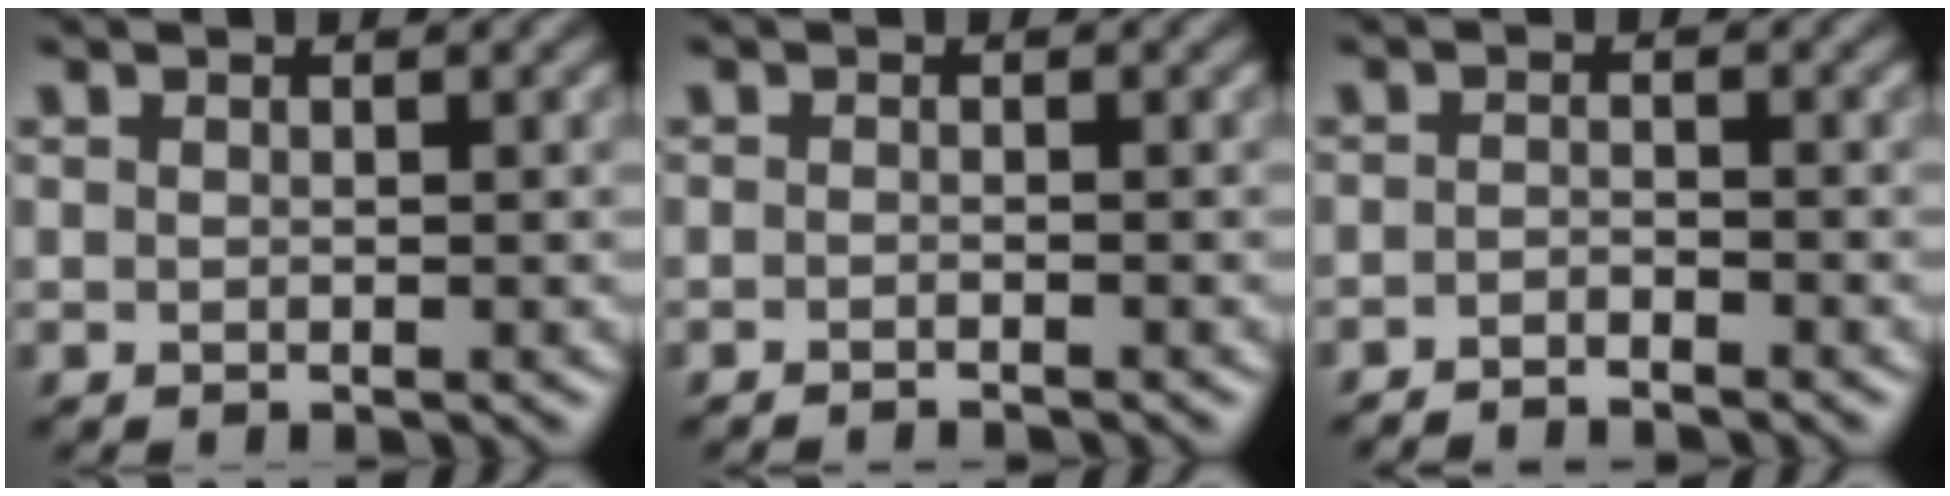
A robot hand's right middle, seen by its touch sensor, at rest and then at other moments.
{"total": 1.4, "force": [-1.2, 0.3, 0.8], "torque": [-0.004, -0.003, -0.023]}
{"total": 1.8, "force": [-1.7, 0.3, 0.7], "torque": [-0.007, -0.004, -0.035]}